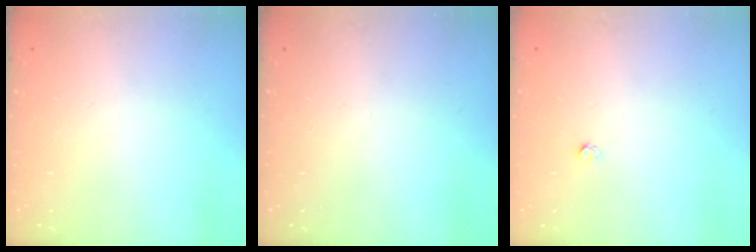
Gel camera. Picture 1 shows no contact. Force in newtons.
{"total": 0.0}
{"total": 1.6, "press": 1.5, "slide": 0.1}